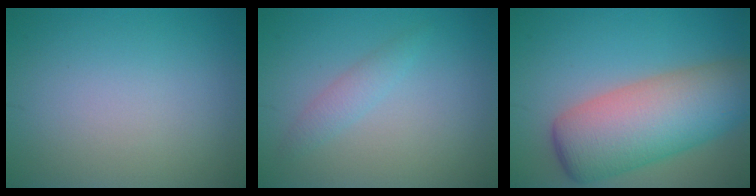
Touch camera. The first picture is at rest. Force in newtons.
{"total": 1.5, "press": 1.5, "slide": 0.1}
{"total": 10.0, "press": 10.0, "slide": 0.3}